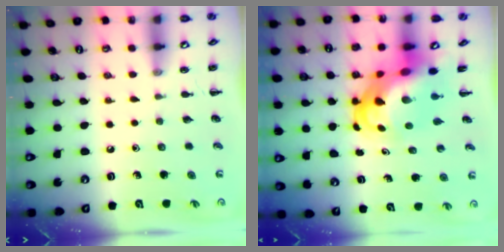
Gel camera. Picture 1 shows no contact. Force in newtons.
{"total": 9.7, "press": 9.3, "slide": 2.7}